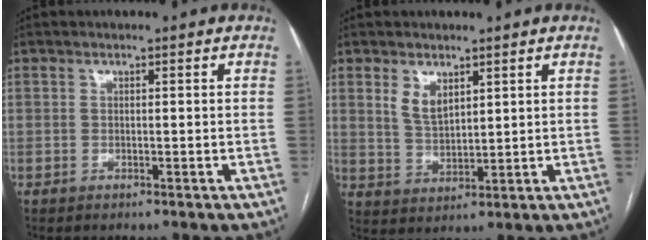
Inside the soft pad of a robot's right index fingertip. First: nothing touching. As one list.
[{"total": 4.4, "force": [2.4, 2.3, 2.8], "torque": [-0.059, -0.002, 0.055]}]